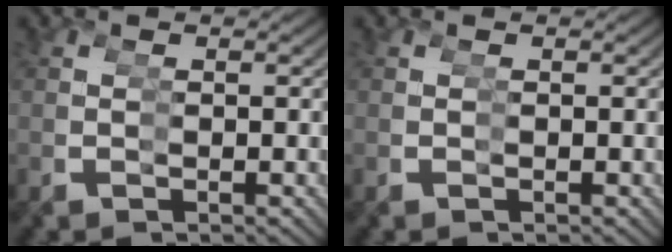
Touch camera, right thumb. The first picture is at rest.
{"total": 0.0}